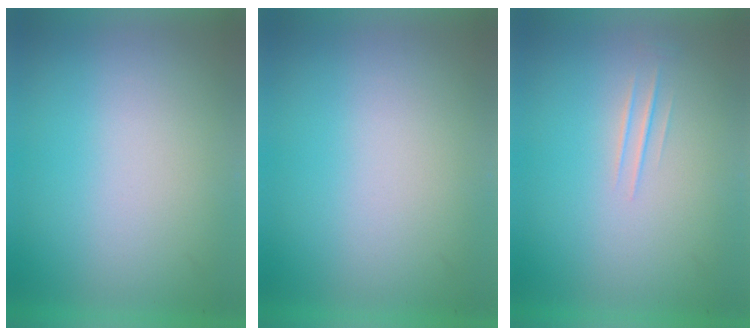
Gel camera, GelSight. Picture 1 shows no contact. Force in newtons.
{"total": 0.0}
{"total": 1.1}